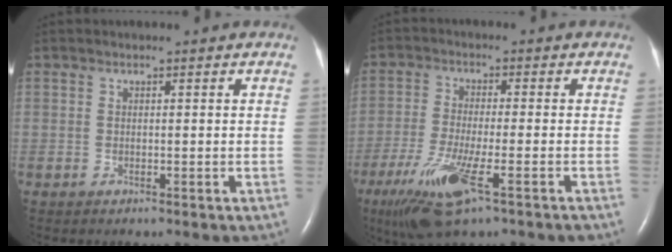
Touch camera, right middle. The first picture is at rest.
{"total": 11.0, "force": [-5.9, 1.4, 9.2], "torque": [-0.186, -0.031, -0.104]}